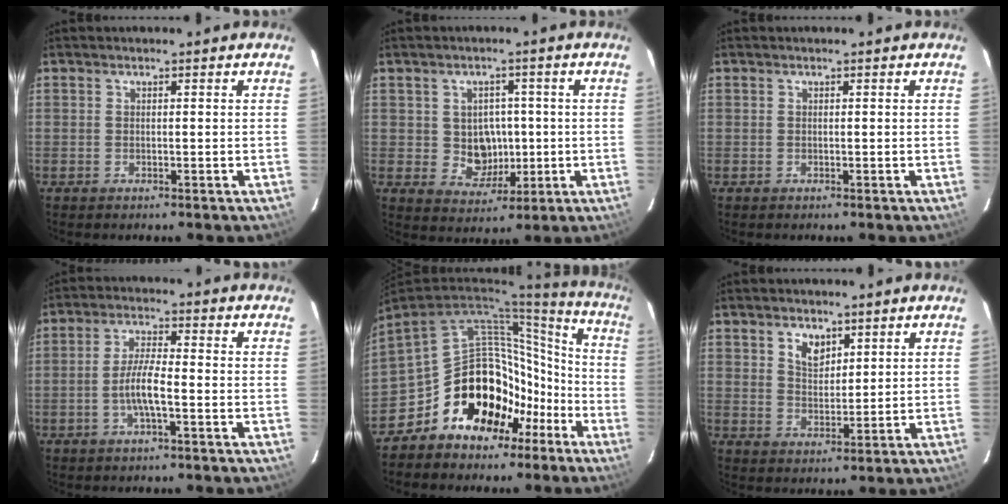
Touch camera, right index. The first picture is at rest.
{"total": 6.4, "force": [0.1, 6.0, 2.3], "torque": [-0.044, 0.012, 0.019]}
{"total": 0.0}
{"total": 5.4, "force": [-1.9, 0.7, 5.0], "torque": [-0.101, 0.007, -0.038]}
{"total": 19.3, "force": [-11.7, 13.7, 7.1], "torque": [-0.123, 0.084, -0.169]}
{"total": 4.5, "force": [2.6, 2.8, 2.4], "torque": [-0.038, 0.005, 0.050]}